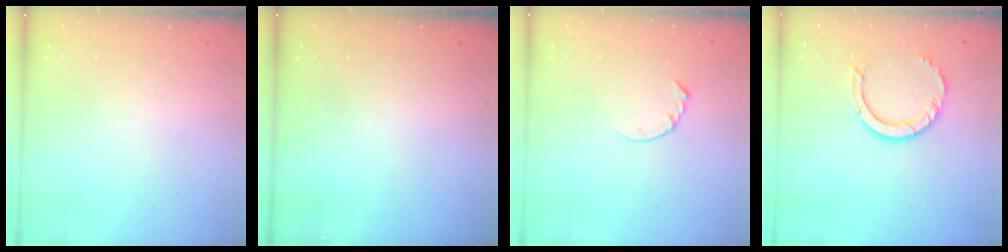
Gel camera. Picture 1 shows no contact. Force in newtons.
{"total": 0.0}
{"total": 2.8, "press": 2.8, "slide": 0.4}
{"total": 8.3, "press": 8.2, "slide": 0.6}